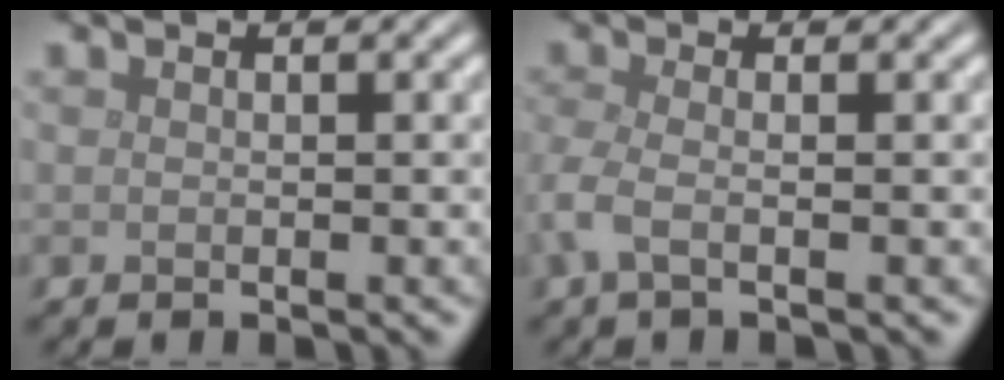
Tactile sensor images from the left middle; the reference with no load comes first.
{"total": 2.2, "force": [-0.8, 0.6, 2.0], "torque": [-0.051, -0.008, -0.025]}